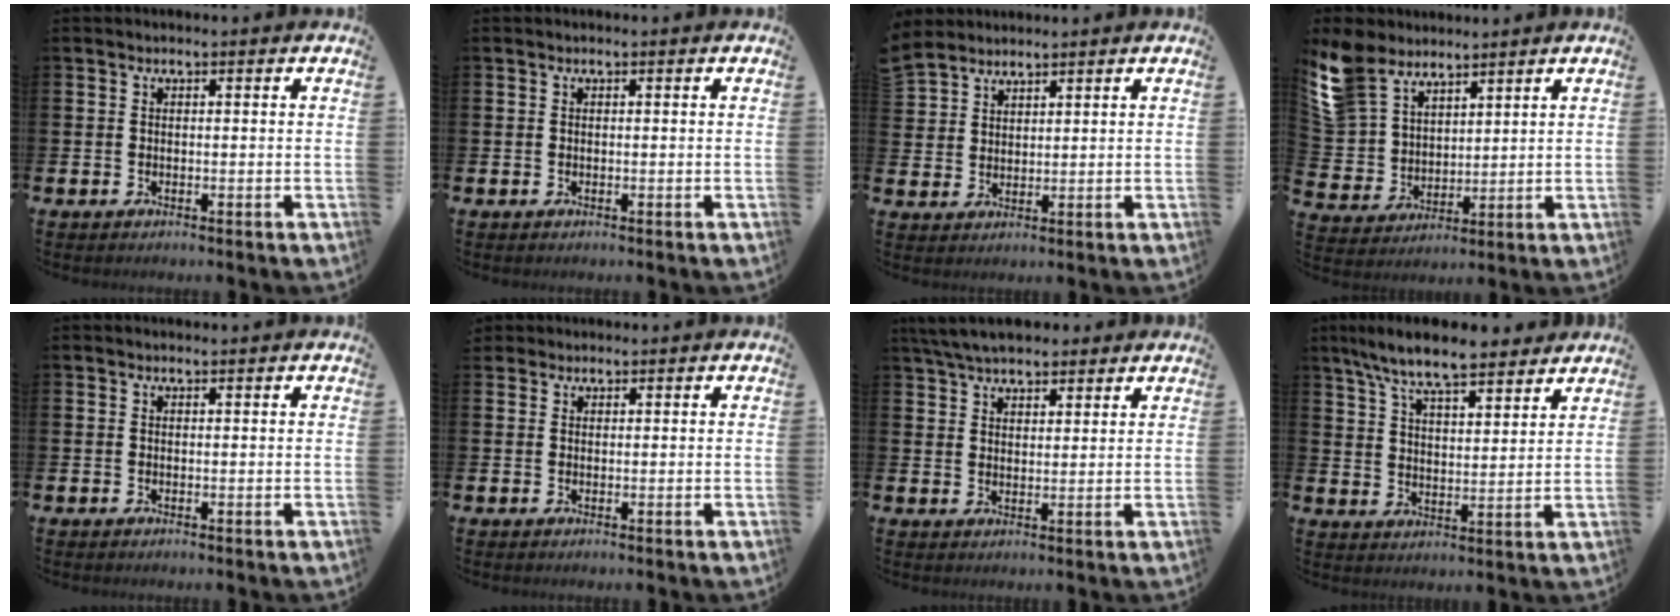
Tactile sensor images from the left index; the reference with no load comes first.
{"total": 0.0}
{"total": 3.9, "force": [3.7, 1.3, -0.4], "torque": [0.008, -0.019, 0.069]}
{"total": 8.7, "force": [7.3, 4.4, 1.7], "torque": [-0.079, -0.028, 0.141]}
{"total": 0.0}
{"total": 1.3, "force": [1.1, 0.7, -0.1], "torque": [0.013, 0.000, 0.019]}
{"total": 5.8, "force": [5.4, 1.5, 1.5], "torque": [-0.053, -0.008, 0.104]}
{"total": 8.8, "force": [8.1, 1.3, 3.1], "torque": [-0.087, -0.037, 0.149]}